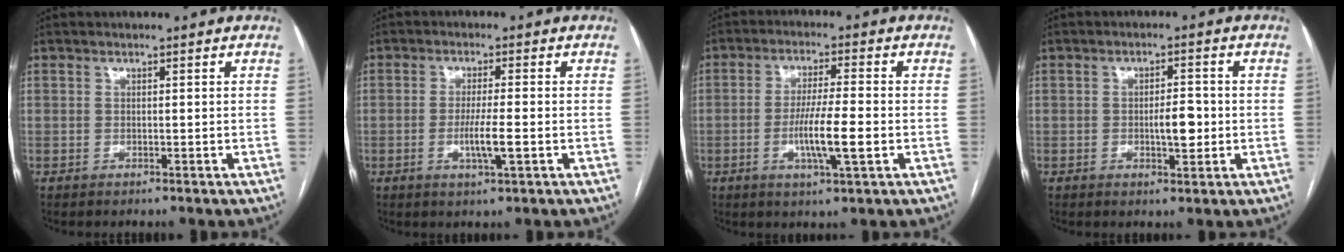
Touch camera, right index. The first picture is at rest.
{"total": 4.8, "force": [-1.2, 0.1, 4.6], "torque": [-0.088, -0.009, -0.022]}
{"total": 8.0, "force": [-2.0, 0.4, 7.7], "torque": [-0.141, -0.006, -0.037]}
{"total": 4.3, "force": [-0.6, 1.4, 4.0], "torque": [-0.060, 0.001, -0.006]}